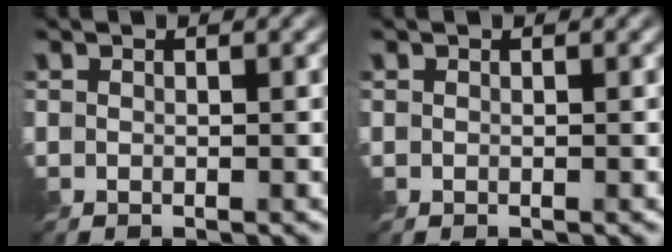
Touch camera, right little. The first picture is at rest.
{"total": 0.0}